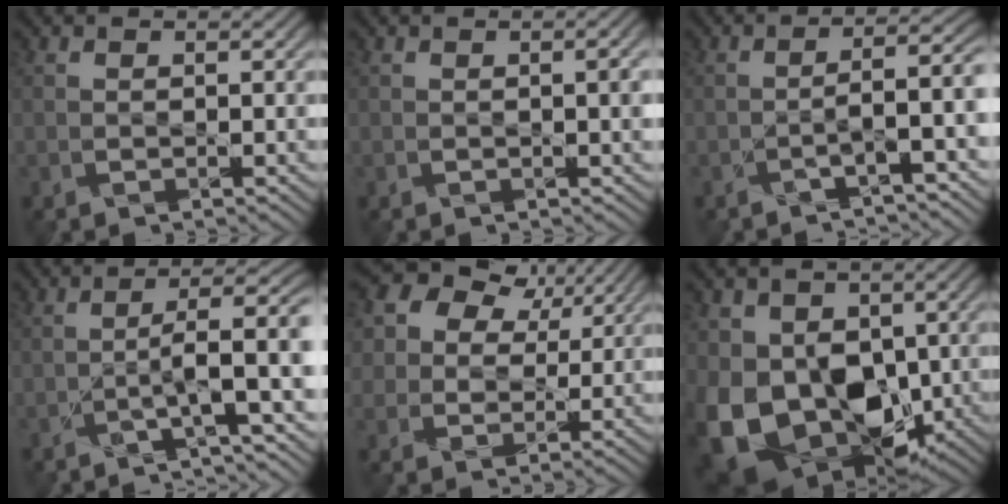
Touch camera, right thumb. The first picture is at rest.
{"total": 2.2, "force": [-0.1, 0.6, 2.1], "torque": [-0.025, 0.004, -0.001]}
{"total": 4.0, "force": [-1.8, 0.9, 3.4], "torque": [-0.046, 0.012, -0.048]}
{"total": 5.1, "force": [-1.5, 1.0, 4.8], "torque": [-0.069, 0.014, -0.037]}
{"total": 10.8, "force": [6.2, 7.9, 4.1], "torque": [-0.123, 0.043, 0.105]}
{"total": 15.4, "force": [-3.0, 11.5, 9.9], "torque": [-0.195, -0.041, -0.035]}